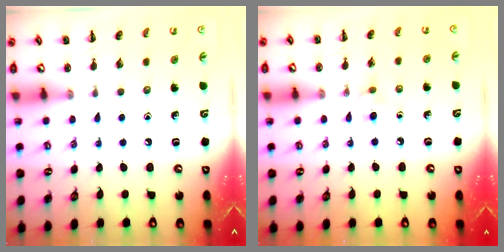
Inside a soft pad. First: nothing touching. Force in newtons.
{"total": 2.4, "press": 2.1, "slide": 1.1}